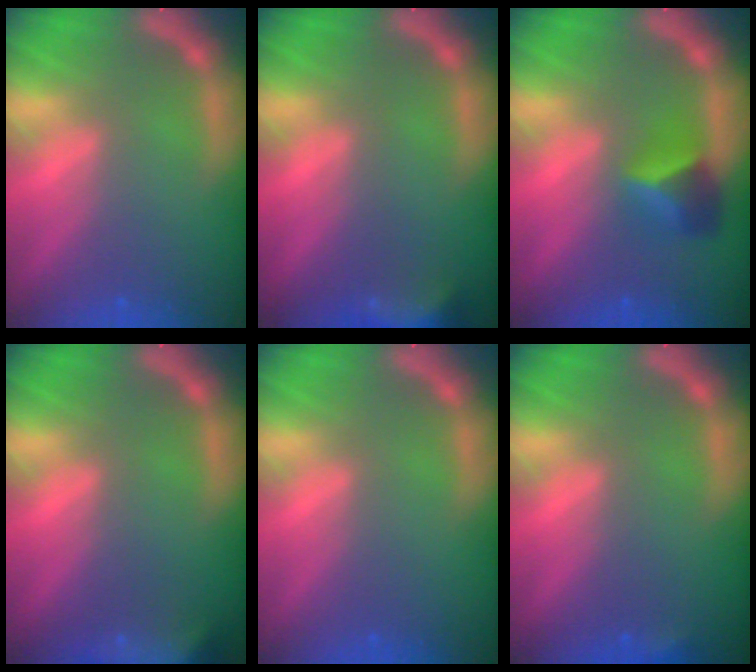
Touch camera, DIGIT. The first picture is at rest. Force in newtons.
{"total": 5.5}
{"total": 3.4}
{"total": 9.5}
{"total": 0.0}
{"total": 0.9}